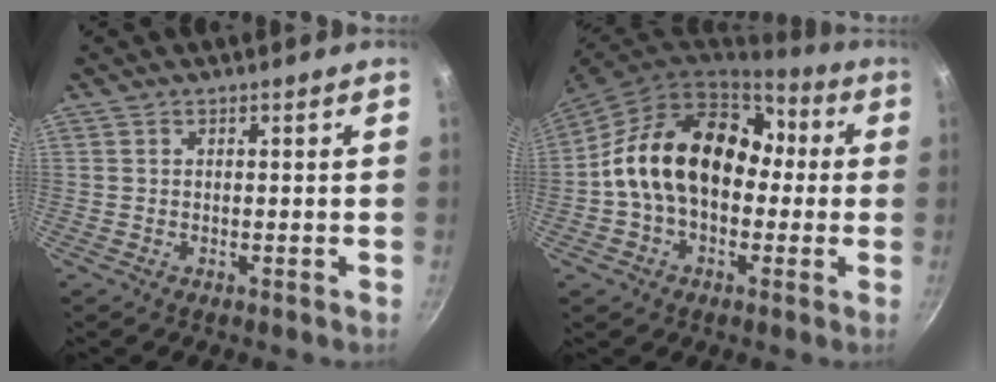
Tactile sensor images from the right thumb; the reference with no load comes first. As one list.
[{"total": 19.5, "force": [0.9, 13.9, 13.7], "torque": [-0.198, 0.049, 0.004]}]